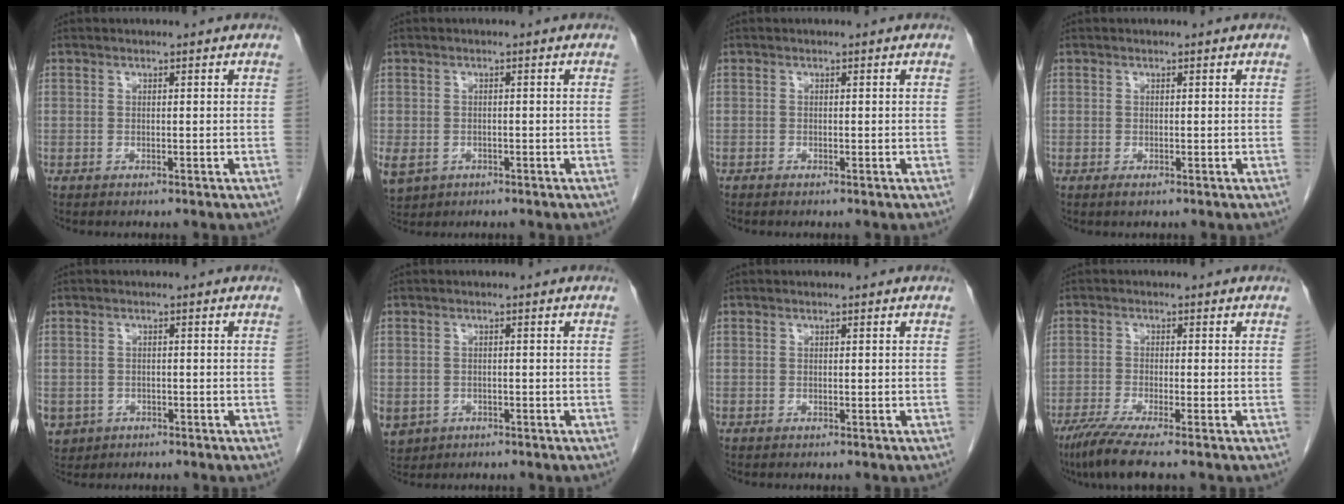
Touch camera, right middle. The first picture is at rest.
{"total": 9.0, "force": [-3.7, 7.3, 3.8], "torque": [-0.115, -0.005, -0.050]}
{"total": 0.0}
{"total": 0.5, "force": [-0.3, 0.2, 0.4], "torque": [-0.006, -0.001, -0.003]}
{"total": 5.4, "force": [-2.5, 4.6, 1.2], "torque": [-0.026, 0.003, -0.036]}
{"total": 7.1, "force": [-3.0, 6.0, 2.2], "torque": [-0.065, -0.001, -0.040]}
{"total": 0.0}
{"total": 6.0, "force": [-4.4, -0.3, 4.0], "torque": [-0.072, -0.019, -0.083]}